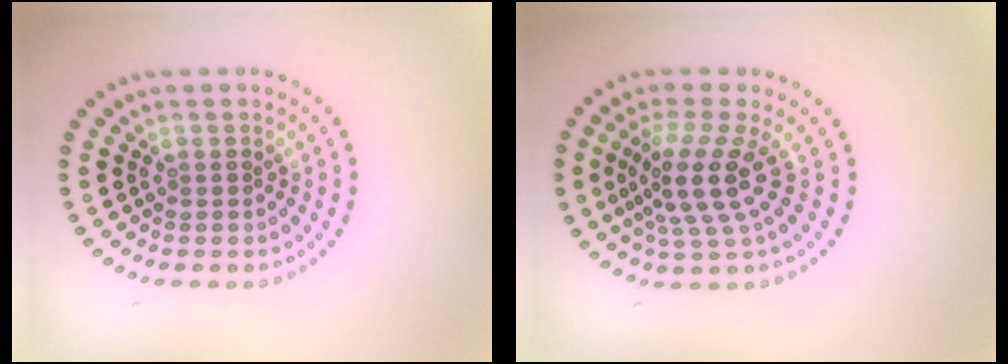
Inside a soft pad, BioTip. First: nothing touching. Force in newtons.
{"total": 4.5, "press": 3.2, "slide": 3.1}